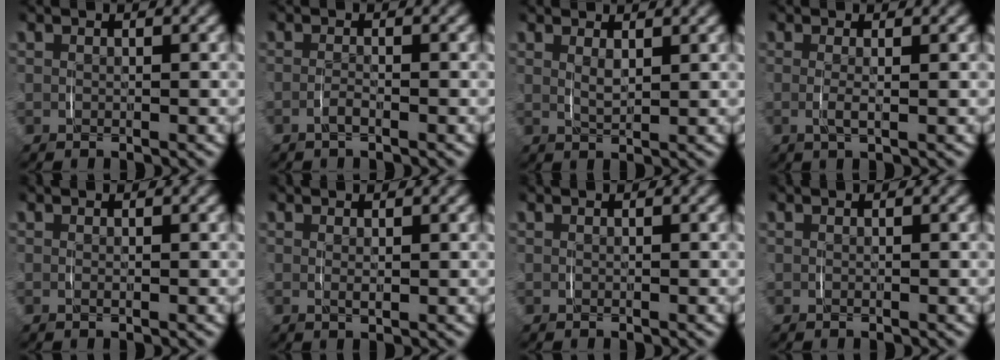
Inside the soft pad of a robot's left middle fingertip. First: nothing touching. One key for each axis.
{"total": 1.1, "fx": -0.9, "fy": -0.2, "fz": 0.5, "tx": -0.012, "ty": -0.004, "tz": -0.017}
{"total": 1.7, "fx": 1.2, "fy": 0.3, "fz": 1.1, "tx": -0.022, "ty": -0.008, "tz": 0.023}
{"total": 1.3, "fx": -0.2, "fy": -0.1, "fz": 1.3, "tx": -0.026, "ty": -0.005, "tz": -0.002}
{"total": 0.0}
{"total": 0.6, "fx": 0.2, "fy": -0.1, "fz": 0.6, "tx": -0.009, "ty": -0.004, "tz": 0.005}
{"total": 0.0}
{"total": 0.0}